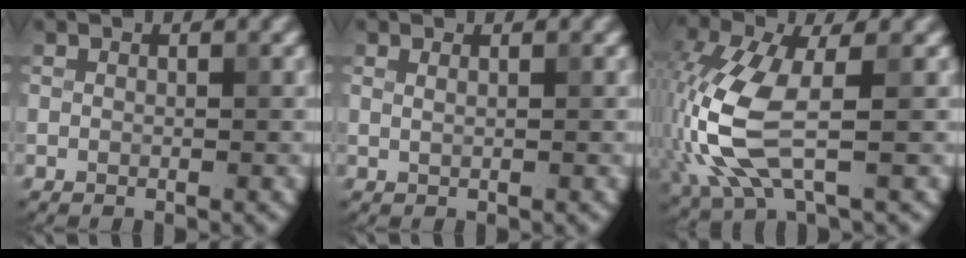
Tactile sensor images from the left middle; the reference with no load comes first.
{"total": 1.0, "force": [0.6, 0.5, 0.6], "torque": [-0.008, -0.004, 0.000]}
{"total": 7.5, "force": [-1.4, 3.0, 6.7], "torque": [-0.188, -0.004, -0.023]}